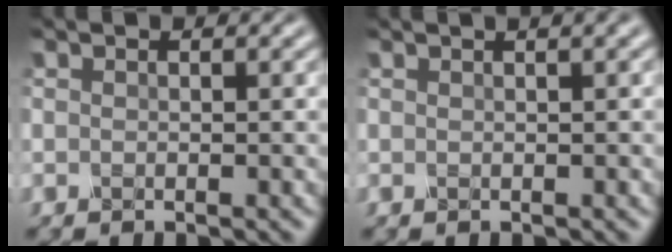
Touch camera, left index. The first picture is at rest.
{"total": 1.6, "force": [0.9, 0.4, 1.3], "torque": [-0.018, 0.004, 0.008]}